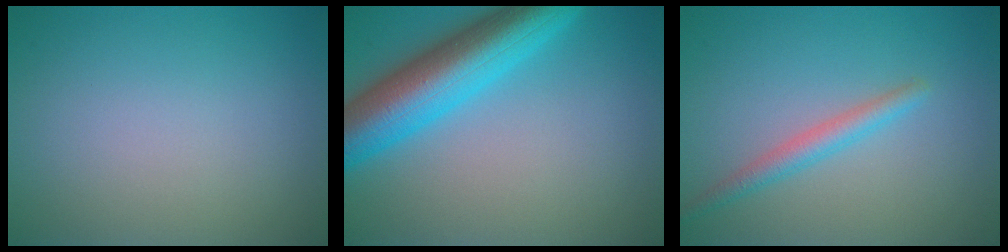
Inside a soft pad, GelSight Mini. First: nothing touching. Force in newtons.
{"total": 9.0, "press": 9.0, "slide": 0.4}
{"total": 2.2, "press": 2.2, "slide": 0.0}